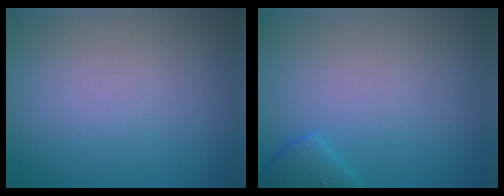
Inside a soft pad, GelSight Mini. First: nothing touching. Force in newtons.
{"total": 1.8, "press": 1.8, "slide": 0.1}